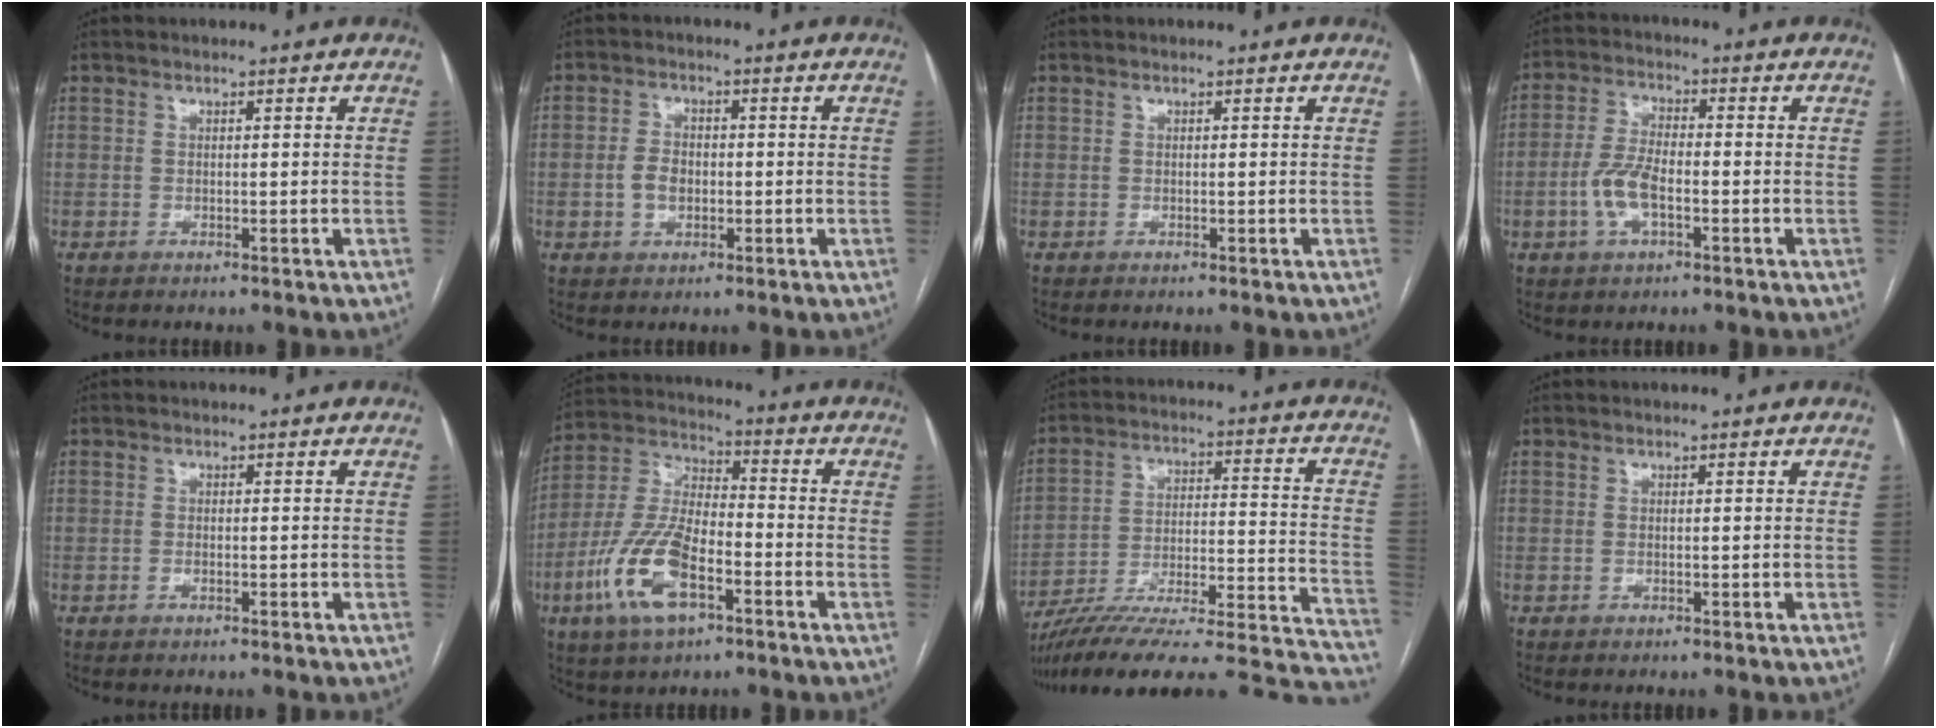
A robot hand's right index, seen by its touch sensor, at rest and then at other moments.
{"total": 3.8, "force": [-0.7, 2.7, 2.6], "torque": [-0.053, 0.008, -0.010]}
{"total": 0.0}
{"total": 6.6, "force": [-2.2, 2.4, 5.7], "torque": [-0.128, 0.006, -0.042]}
{"total": 0.5, "force": [-0.1, 0.3, 0.4], "torque": [-0.014, 0.001, 0.000]}
{"total": 14.3, "force": [-5.9, 5.5, 11.8], "torque": [-0.266, 0.004, -0.108]}
{"total": 30.4, "force": [-26.5, 3.4, 14.6], "torque": [-0.140, -0.002, -0.376]}
{"total": 0.0}